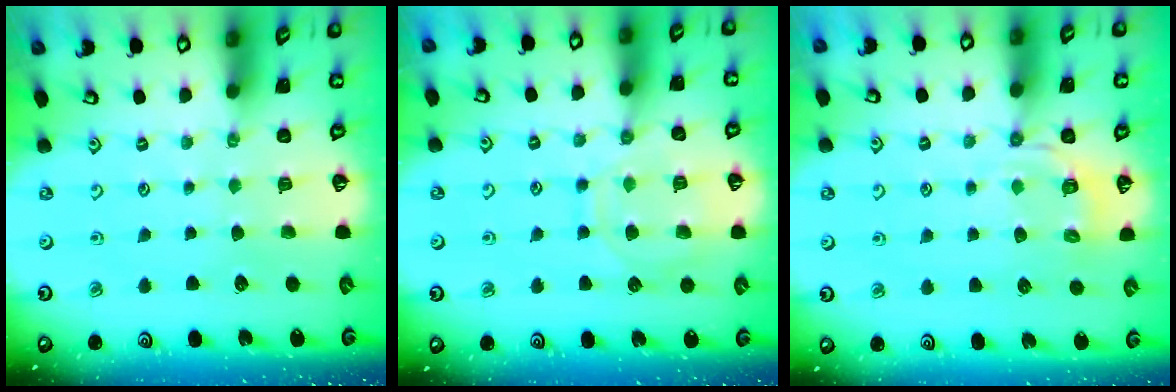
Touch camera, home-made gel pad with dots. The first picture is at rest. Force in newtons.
{"total": 11.2, "press": 11.1, "slide": 1.1}
{"total": 6.3, "press": 6.0, "slide": 1.9}